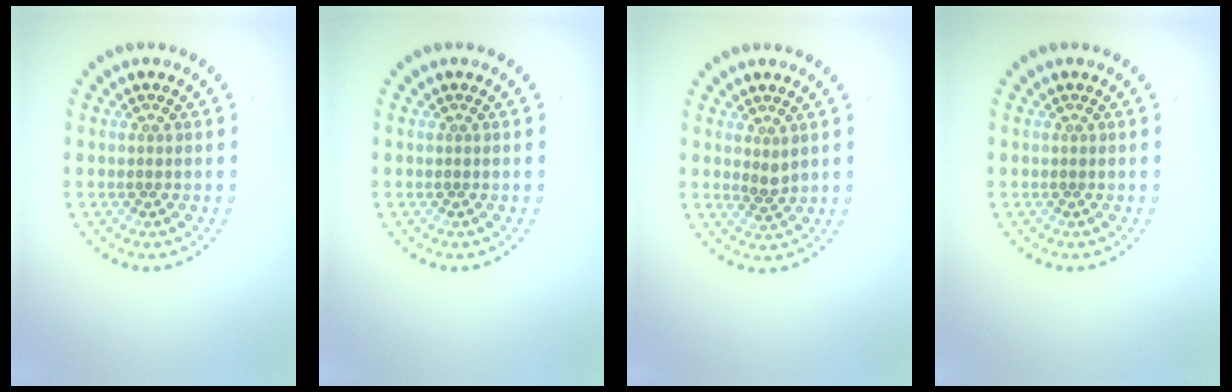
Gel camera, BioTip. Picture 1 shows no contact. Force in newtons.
{"total": 0.0}
{"total": 1.3, "press": 1.0, "slide": 0.7}
{"total": 0.0}